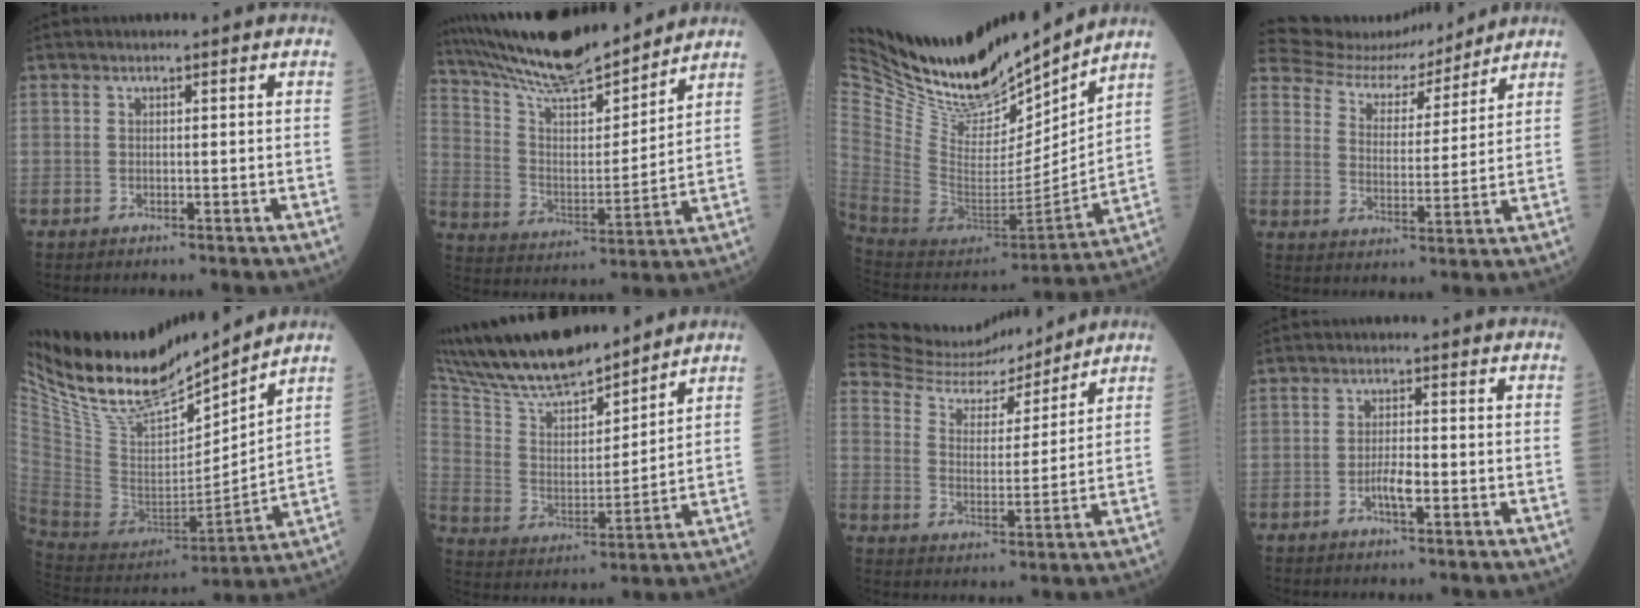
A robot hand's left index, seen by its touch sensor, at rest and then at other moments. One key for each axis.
{"total": 17.3, "fx": 15.8, "fy": 2.0, "fz": 6.9, "tx": -0.133, "ty": 0.002, "tz": 0.278}
{"total": 26.0, "fx": 23.4, "fy": 6.1, "fz": 9.5, "tx": -0.198, "ty": -0.053, "tz": 0.400}
{"total": 10.2, "fx": 10.0, "fy": 2.1, "fz": 0.2, "tx": -0.013, "ty": 0.002, "tz": 0.168}
{"total": 18.8, "fx": 17.1, "fy": 2.1, "fz": 7.4, "tx": -0.158, "ty": -0.023, "tz": 0.322}
{"total": 18.2, "fx": 15.9, "fy": 3.3, "fz": 8.1, "tx": -0.152, "ty": 0.008, "tz": 0.290}
{"total": 12.4, "fx": 12.2, "fy": 1.4, "fz": 1.2, "tx": -0.033, "ty": 0.000, "tz": 0.209}
{"total": 2.7, "fx": -1.4, "fy": 0.4, "fz": 2.3, "tx": -0.041, "ty": -0.002, "tz": -0.027}